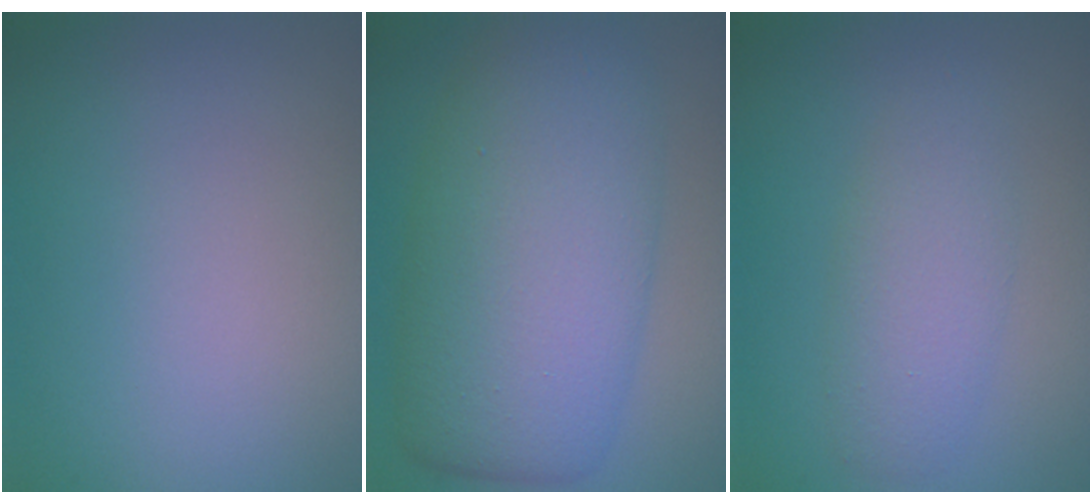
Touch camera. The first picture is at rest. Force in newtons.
{"total": 10.1, "press": 10.1, "slide": 0.3}
{"total": 3.0, "press": 3.0, "slide": 0.1}